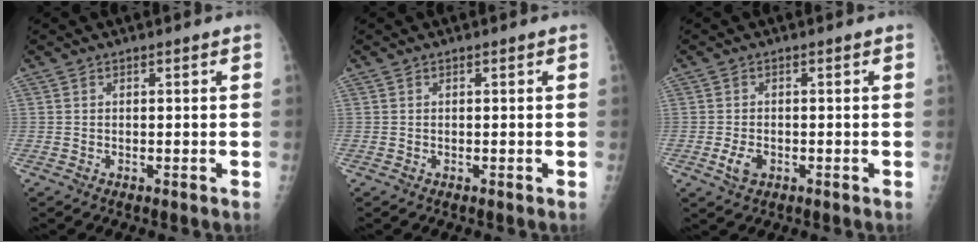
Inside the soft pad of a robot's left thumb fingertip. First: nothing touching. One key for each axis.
{"total": 0.0}
{"total": 2.9, "fx": -0.9, "fy": 1.9, "fz": 2.0, "tx": -0.038, "ty": 0.000, "tz": -0.014}